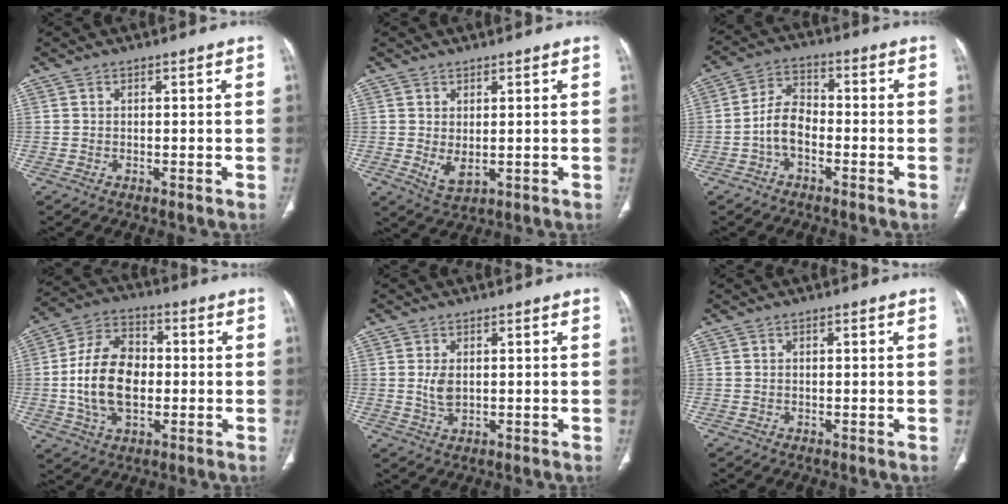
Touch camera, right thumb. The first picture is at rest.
{"total": 3.6, "force": [0.2, 1.9, 3.1], "torque": [-0.050, -0.010, 0.015]}
{"total": 6.6, "force": [-2.3, 4.0, 4.7], "torque": [-0.082, 0.028, -0.053]}
{"total": 15.2, "force": [-1.1, 9.9, 11.4], "torque": [-0.201, 0.021, -0.019]}
{"total": 3.2, "force": [0.4, 1.9, 2.6], "torque": [-0.053, -0.008, 0.013]}
{"total": 0.6, "force": [0.1, 0.3, 0.5], "torque": [-0.009, 0.003, 0.004]}